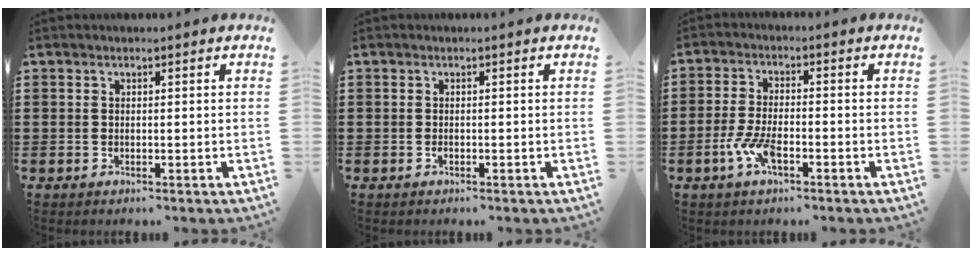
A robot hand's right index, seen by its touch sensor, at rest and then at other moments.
{"total": 0.5, "force": [-0.3, 0.1, 0.5], "torque": [-0.011, -0.006, -0.004]}
{"total": 5.5, "force": [-2.6, 1.8, 4.5], "torque": [-0.109, -0.008, -0.052]}